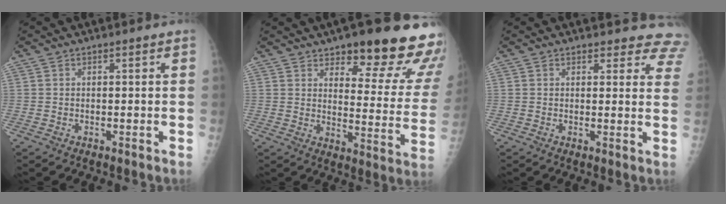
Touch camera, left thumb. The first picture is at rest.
{"total": 21.8, "force": [15.2, 6.9, 14.1], "torque": [-0.133, -0.086, 0.189]}
{"total": 8.9, "force": [8.1, 3.6, 0.8], "torque": [0.050, -0.037, 0.055]}